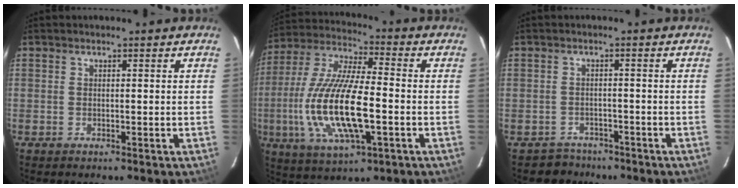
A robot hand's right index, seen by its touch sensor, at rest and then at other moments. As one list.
[{"total": 18.6, "force": [-4.0, 5.8, 17.2], "torque": [-0.356, -0.013, -0.075]}, {"total": 3.9, "force": [-2.8, 2.5, -0.9], "torque": [0.008, 0.023, -0.044]}]